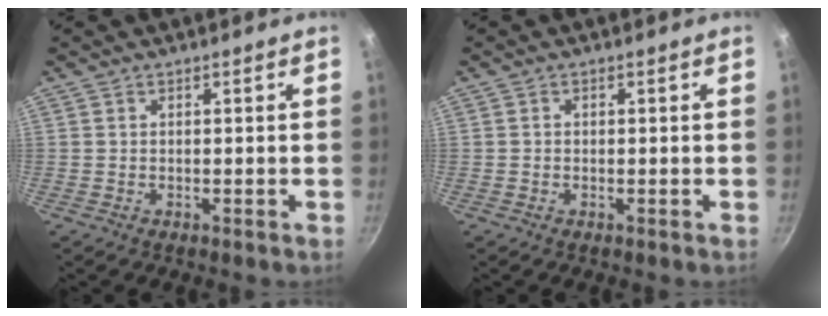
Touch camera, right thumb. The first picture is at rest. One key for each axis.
{"total": 0.5, "fx": -0.1, "fy": 0.5, "fz": 0.2, "tx": -0.002, "ty": 0.003, "tz": -0.002}